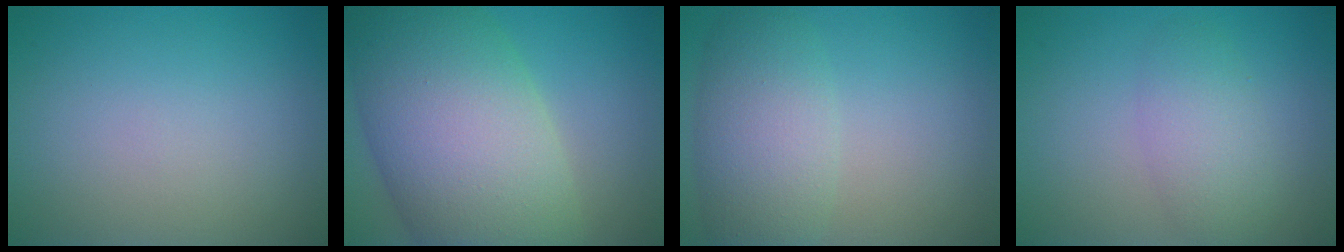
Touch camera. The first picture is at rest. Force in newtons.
{"total": 14.4, "press": 14.4, "slide": 0.6}
{"total": 5.2, "press": 5.2, "slide": 0.5}
{"total": 3.2, "press": 3.2, "slide": 0.1}